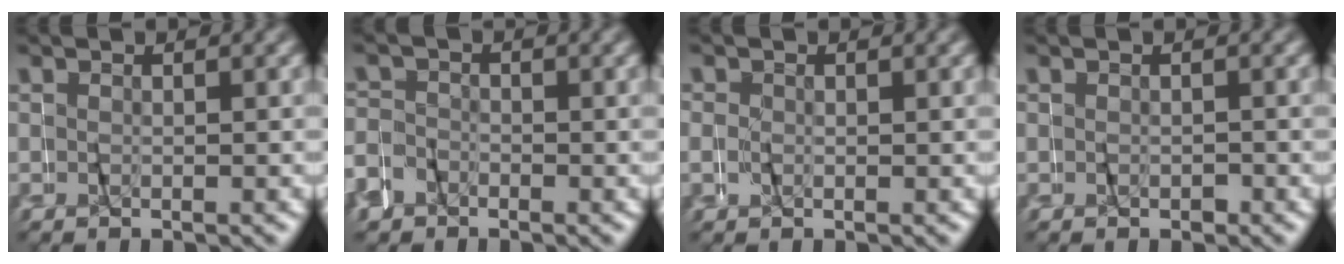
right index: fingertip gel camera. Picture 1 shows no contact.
{"total": 3.9, "force": [-2.0, 3.3, 0.0], "torque": [-0.001, 0.010, -0.048]}
{"total": 1.0, "force": [0.3, 0.9, 0.2], "torque": [-0.001, 0.004, 0.002]}
{"total": 0.7, "force": [-0.5, 0.4, 0.3], "torque": [-0.009, -0.004, -0.007]}